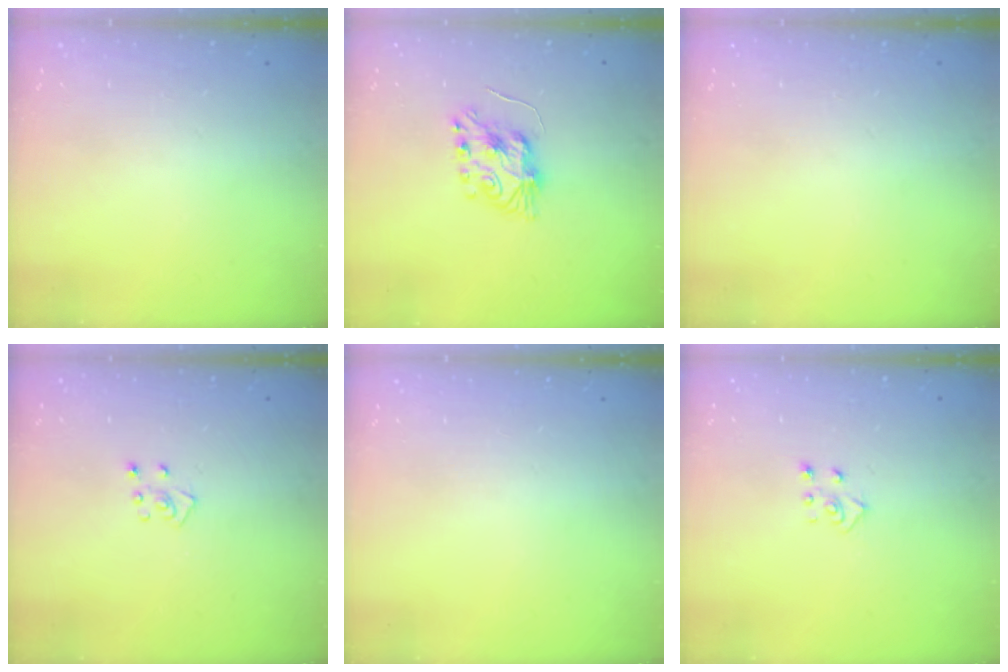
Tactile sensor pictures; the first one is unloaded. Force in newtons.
{"total": 8.7, "press": 8.6, "slide": 0.6}
{"total": 0.0}
{"total": 4.2, "press": 4.1, "slide": 0.3}
{"total": 0.0}
{"total": 4.5, "press": 4.5, "slide": 0.4}